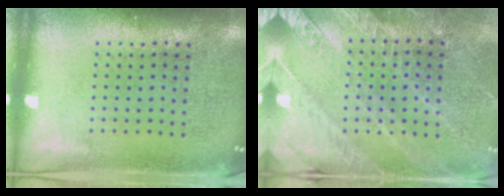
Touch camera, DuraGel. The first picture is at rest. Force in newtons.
{"total": 2.7, "press": 2.7, "slide": 0.5}